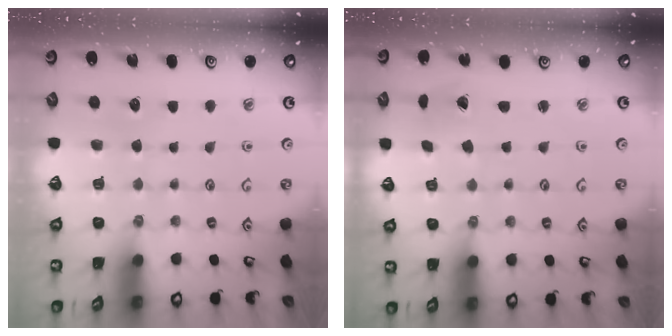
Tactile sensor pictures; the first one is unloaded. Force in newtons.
{"total": 1.1, "press": 1.1, "slide": 0.1}